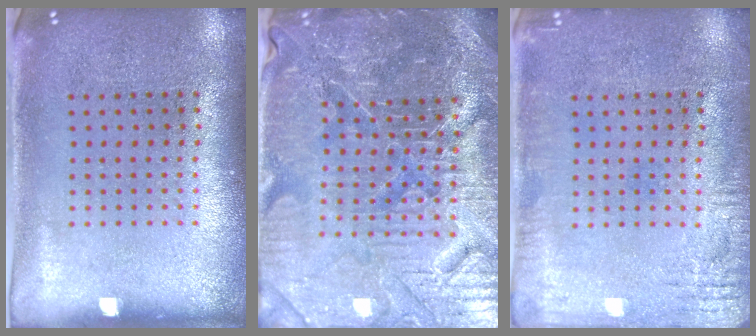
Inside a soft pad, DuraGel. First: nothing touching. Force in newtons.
{"total": 5.7, "press": 5.3, "slide": 1.9}
{"total": 2.5, "press": 2.5, "slide": 0.2}